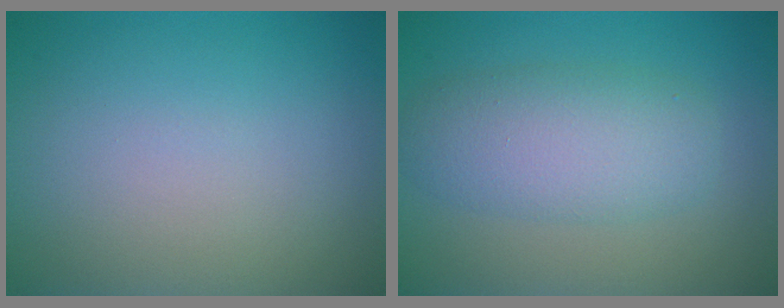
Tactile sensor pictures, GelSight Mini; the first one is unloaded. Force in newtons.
{"total": 5.0, "press": 5.0, "slide": 0.2}